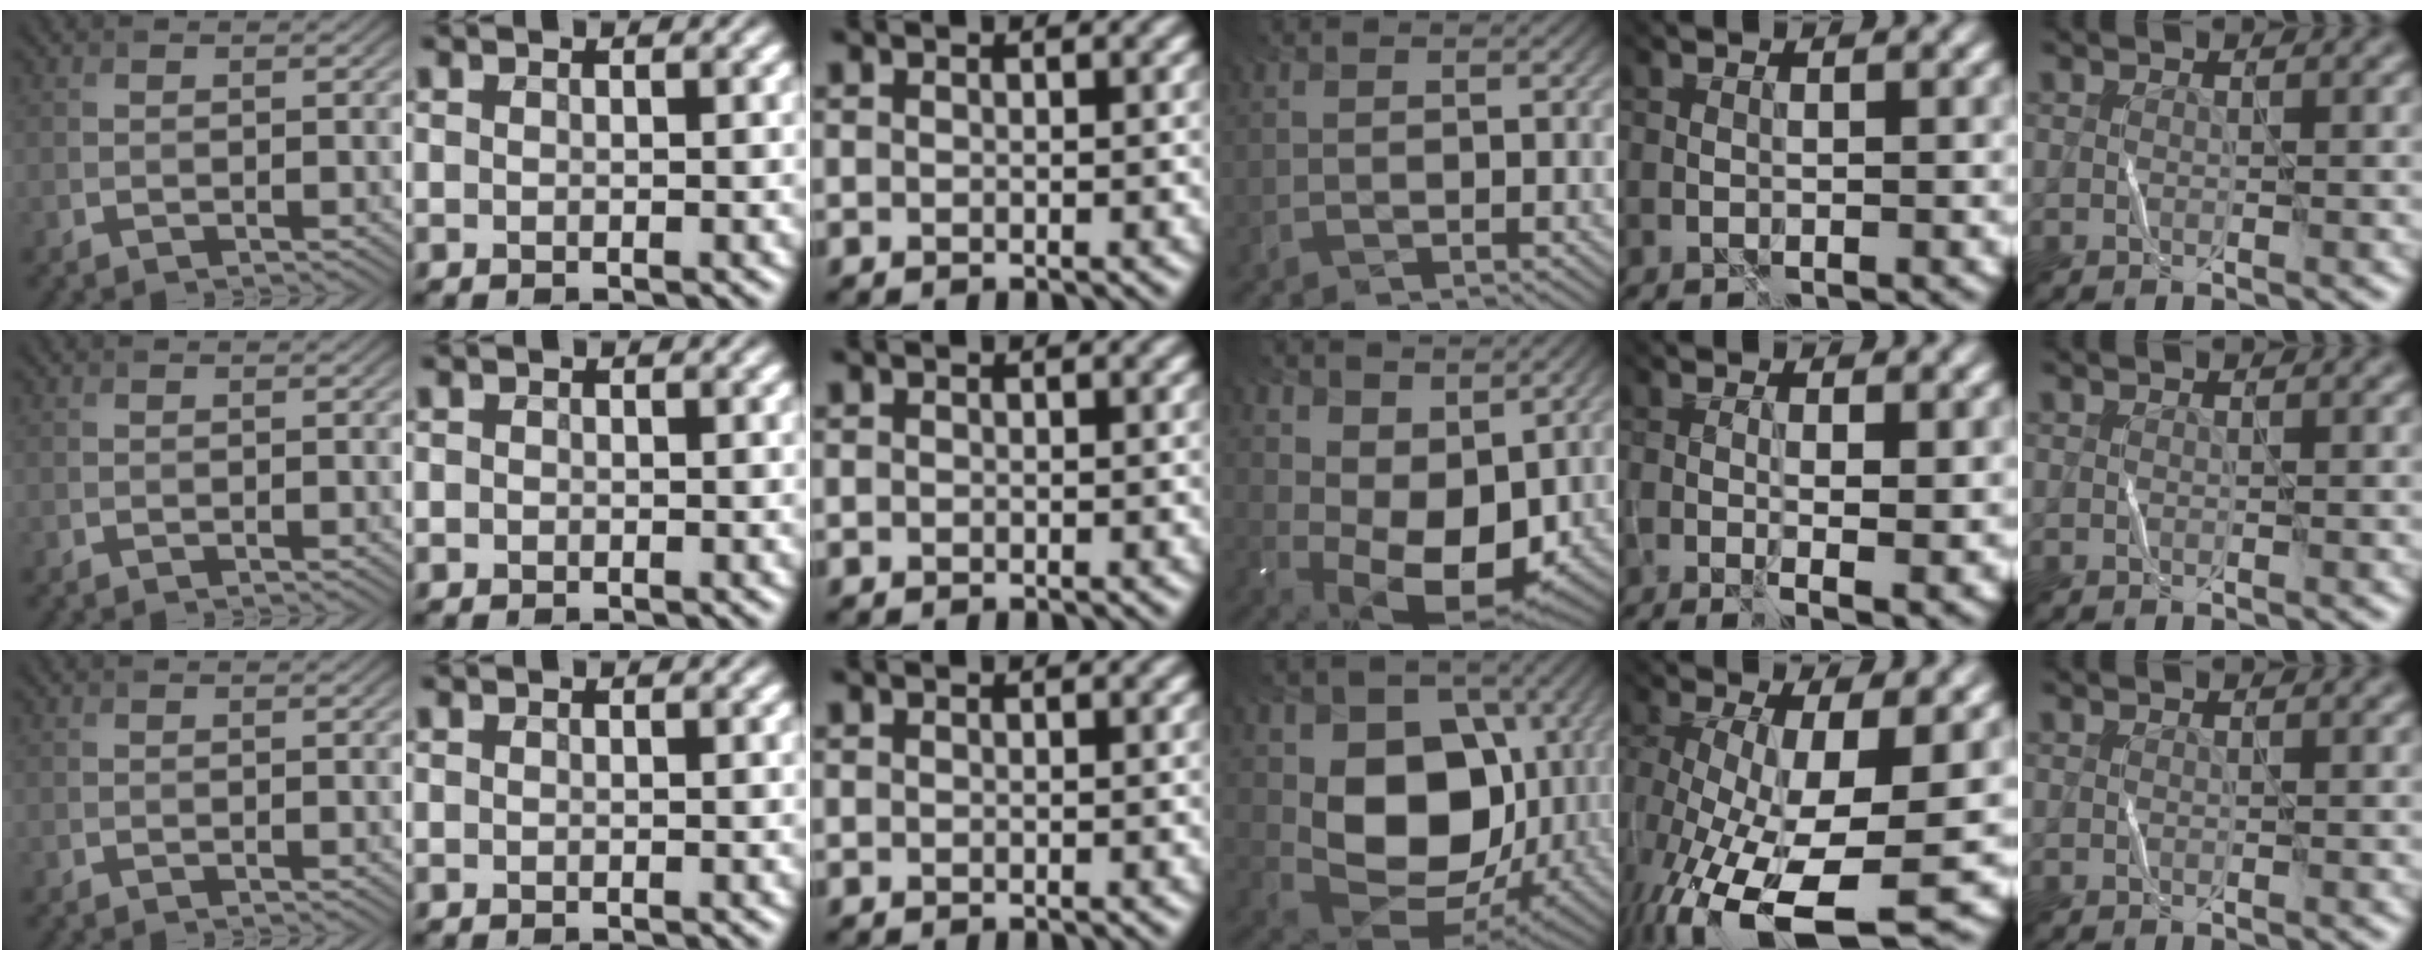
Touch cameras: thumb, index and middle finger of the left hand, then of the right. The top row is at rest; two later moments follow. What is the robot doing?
{"motion": "fold", "object": "bandana"}